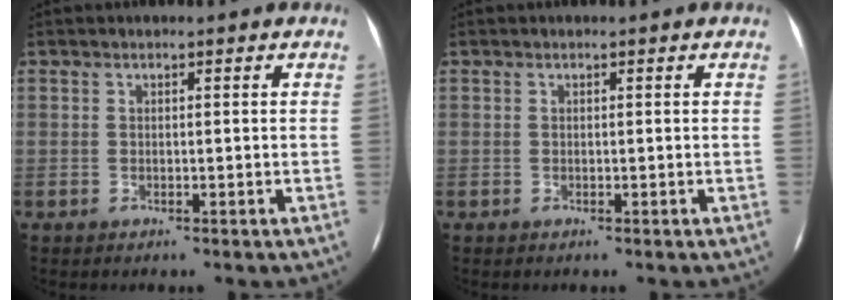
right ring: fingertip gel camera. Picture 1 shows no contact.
{"total": 0.0}